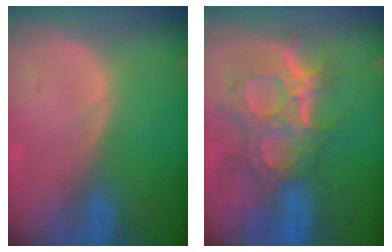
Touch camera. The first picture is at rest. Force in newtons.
{"total": 11.9, "press": 10.7, "slide": 5.3}